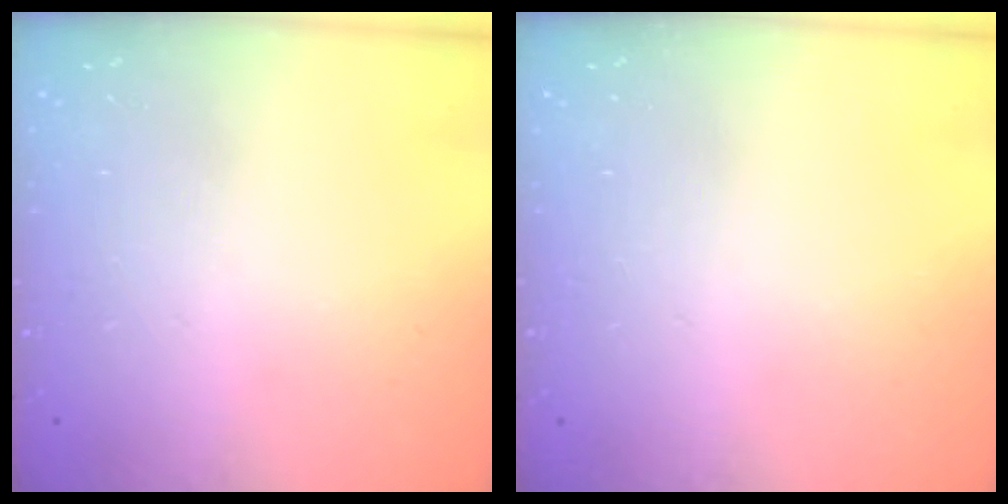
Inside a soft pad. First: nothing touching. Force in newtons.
{"total": 0.0}